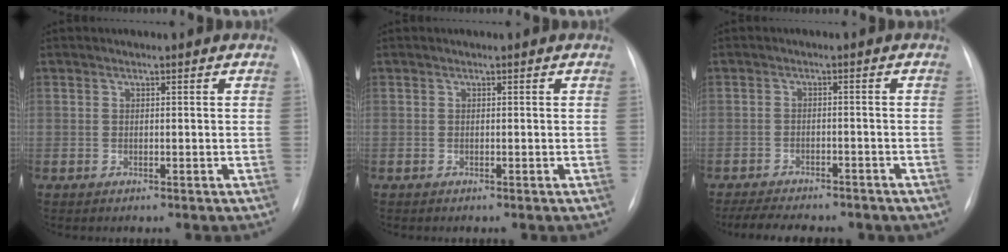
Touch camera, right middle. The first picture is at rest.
{"total": 0.0}
{"total": 12.1, "force": [-10.0, 4.2, 5.5], "torque": [-0.098, 0.001, -0.127]}